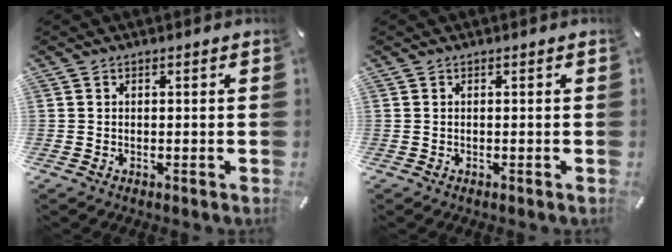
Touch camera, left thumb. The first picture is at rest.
{"total": 0.0}